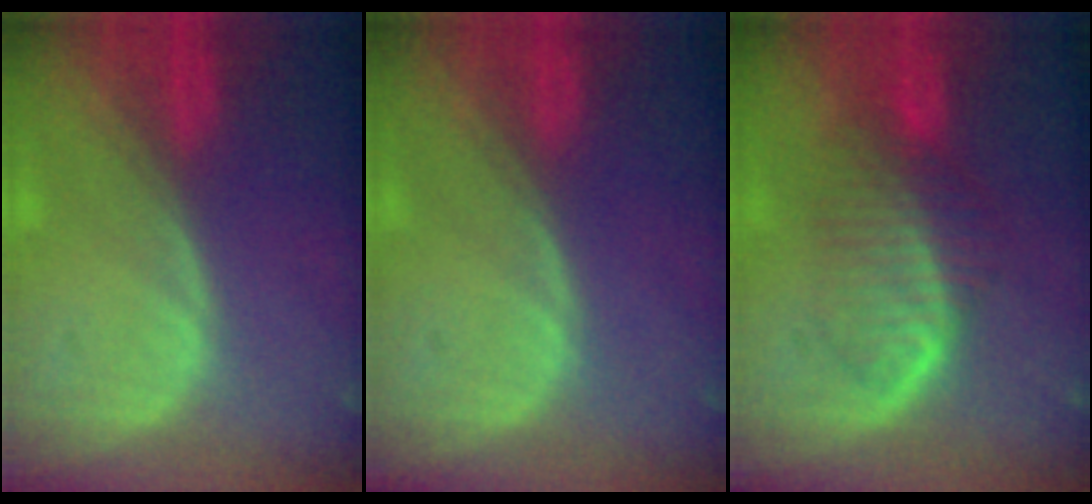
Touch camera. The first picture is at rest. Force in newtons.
{"total": 0.0}
{"total": 6.7, "press": 6.5, "slide": 1.8}